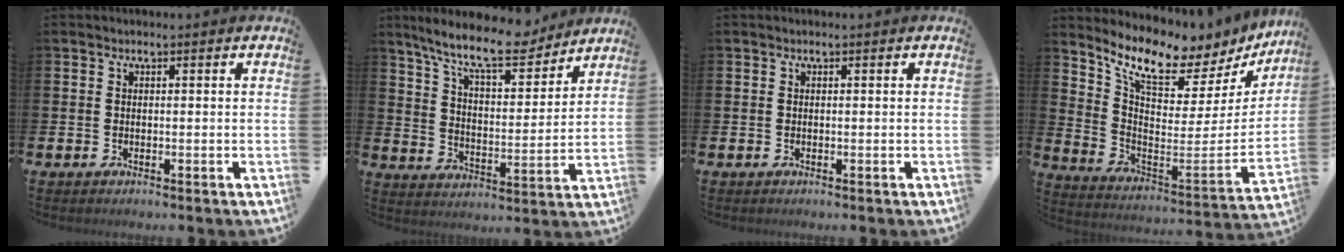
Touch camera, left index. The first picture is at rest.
{"total": 11.5, "force": [10.0, 2.7, 4.9], "torque": [-0.119, -0.055, 0.175]}
{"total": 0.0}
{"total": 9.1, "force": [8.2, 2.4, 3.2], "torque": [-0.087, -0.080, 0.132]}